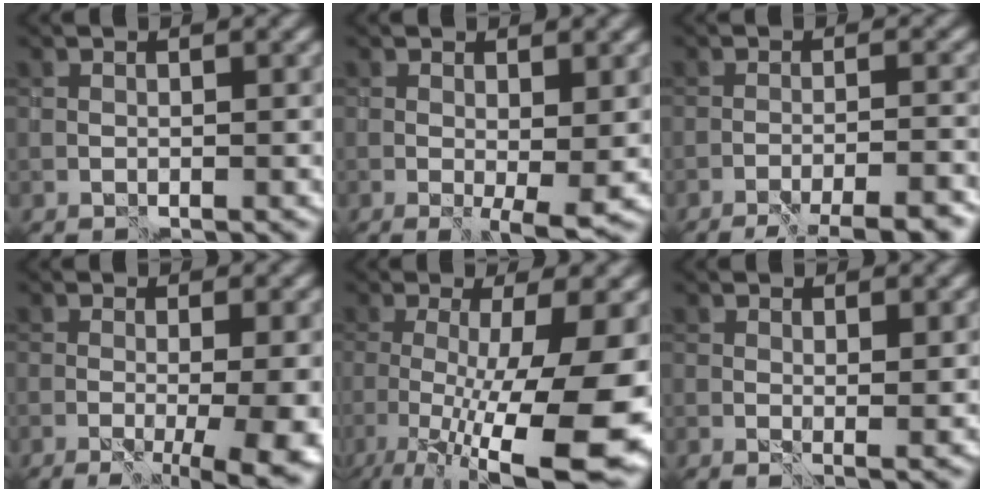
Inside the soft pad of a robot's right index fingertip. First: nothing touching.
{"total": 2.7, "force": [-0.4, 0.5, 2.6], "torque": [-0.034, -0.007, -0.005]}
{"total": 8.6, "force": [-7.6, 1.1, 3.8], "torque": [-0.033, 0.002, -0.098]}
{"total": 8.6, "force": [-2.4, 2.6, 7.8], "torque": [-0.082, -0.014, -0.028]}
{"total": 14.3, "force": [-4.1, 3.3, 13.3], "torque": [-0.196, -0.015, -0.058]}
{"total": 1.4, "force": [0.8, -0.1, 1.1], "torque": [-0.014, -0.003, 0.014]}